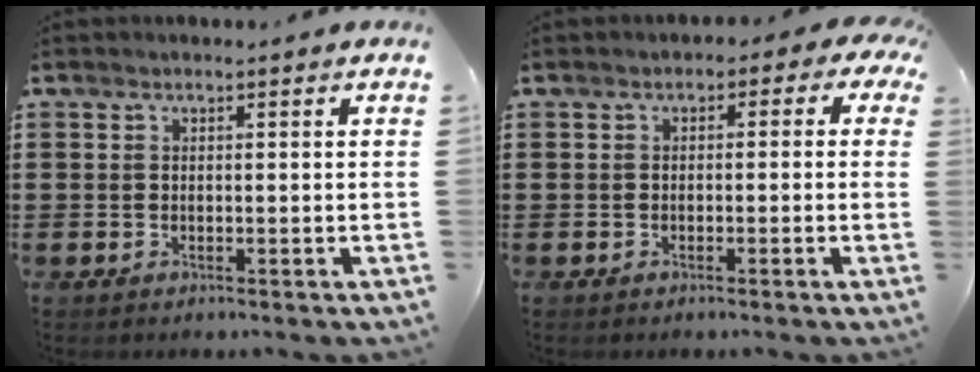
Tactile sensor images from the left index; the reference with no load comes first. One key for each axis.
{"total": 1.4, "fx": -1.1, "fy": 0.7, "fz": 0.5, "tx": -0.015, "ty": 0.007, "tz": -0.025}